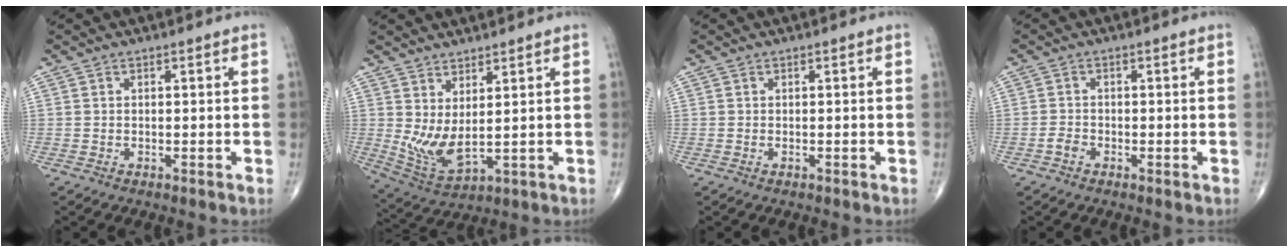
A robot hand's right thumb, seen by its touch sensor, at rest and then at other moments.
{"total": 7.6, "force": [1.8, 2.9, 6.8], "torque": [-0.142, -0.029, 0.050]}
{"total": 0.0}
{"total": 1.5, "force": [-0.9, 0.9, 0.8], "torque": [-0.011, 0.002, -0.021]}